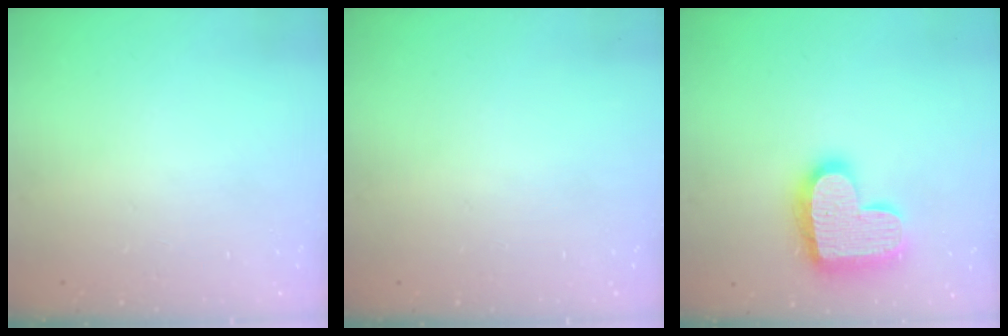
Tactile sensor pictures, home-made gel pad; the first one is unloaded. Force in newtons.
{"total": 0.0}
{"total": 18.7, "press": 18.7, "slide": 1.2}